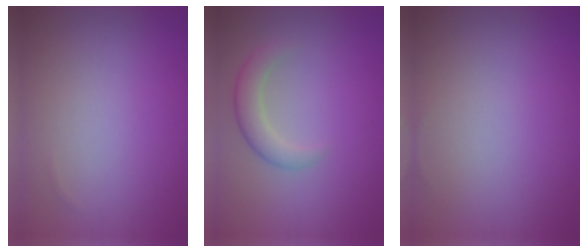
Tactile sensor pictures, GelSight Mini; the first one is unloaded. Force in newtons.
{"total": 2.7, "press": 2.7, "slide": 0.2}
{"total": 0.0}